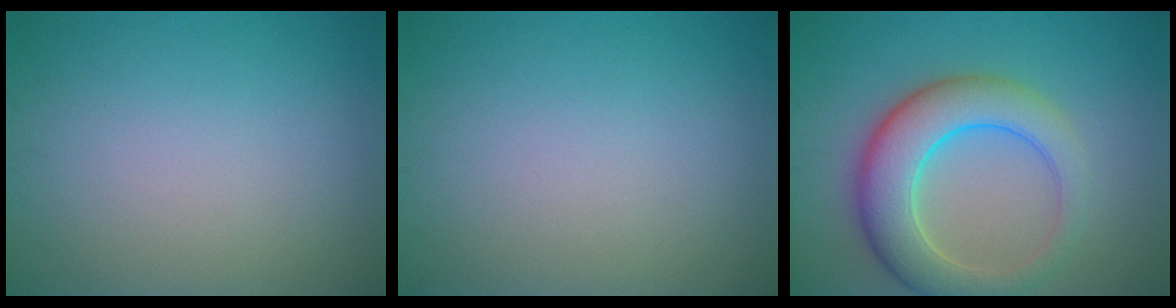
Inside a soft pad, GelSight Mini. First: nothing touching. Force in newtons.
{"total": 0.0}
{"total": 7.3, "press": 7.3, "slide": 0.4}